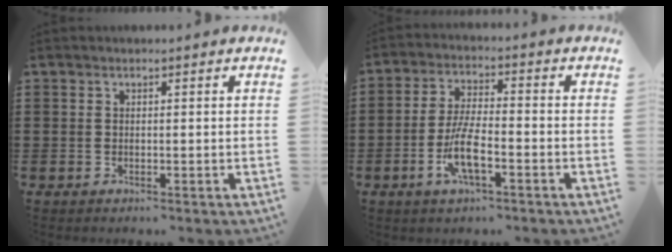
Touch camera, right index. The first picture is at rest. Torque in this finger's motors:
{"motor_torque": [2.14, 0.00, 0.88, 0.21]}